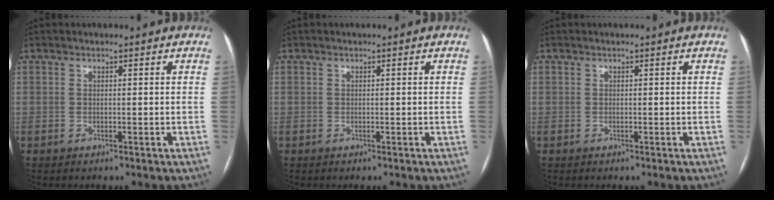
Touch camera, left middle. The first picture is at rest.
{"total": 0.0}
{"total": 0.0}